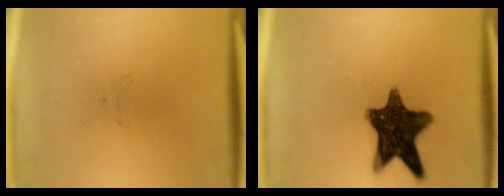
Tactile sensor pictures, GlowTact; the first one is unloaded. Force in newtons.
{"total": 13.1}